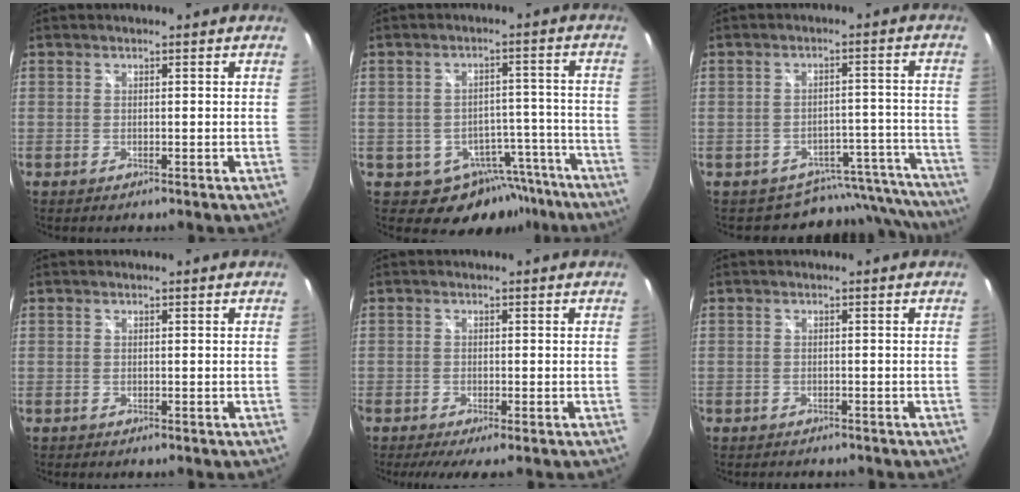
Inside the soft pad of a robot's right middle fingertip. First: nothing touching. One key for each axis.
{"total": 10.4, "fx": -6.9, "fy": 7.3, "fz": 2.6, "tx": -0.033, "ty": 0.035, "tz": -0.064}
{"total": 13.1, "fx": -12.1, "fy": 5.0, "fz": 0.4, "tx": 0.009, "ty": 0.050, "tz": -0.140}
{"total": 0.0}
{"total": 3.7, "fx": -2.8, "fy": 0.3, "fz": 2.5, "tx": -0.056, "ty": -0.021, "tz": -0.048}
{"total": 2.4, "fx": -2.1, "fy": 1.0, "fz": 0.6, "tx": -0.013, "ty": -0.007, "tz": -0.029}